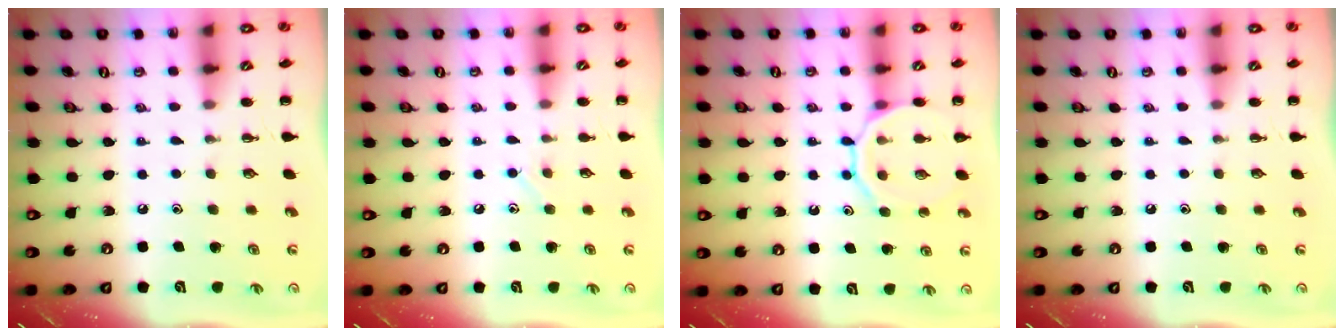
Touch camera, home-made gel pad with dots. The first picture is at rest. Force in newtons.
{"total": 5.4, "press": 5.2, "slide": 1.5}
{"total": 12.1, "press": 12.0, "slide": 1.3}
{"total": 0.0}